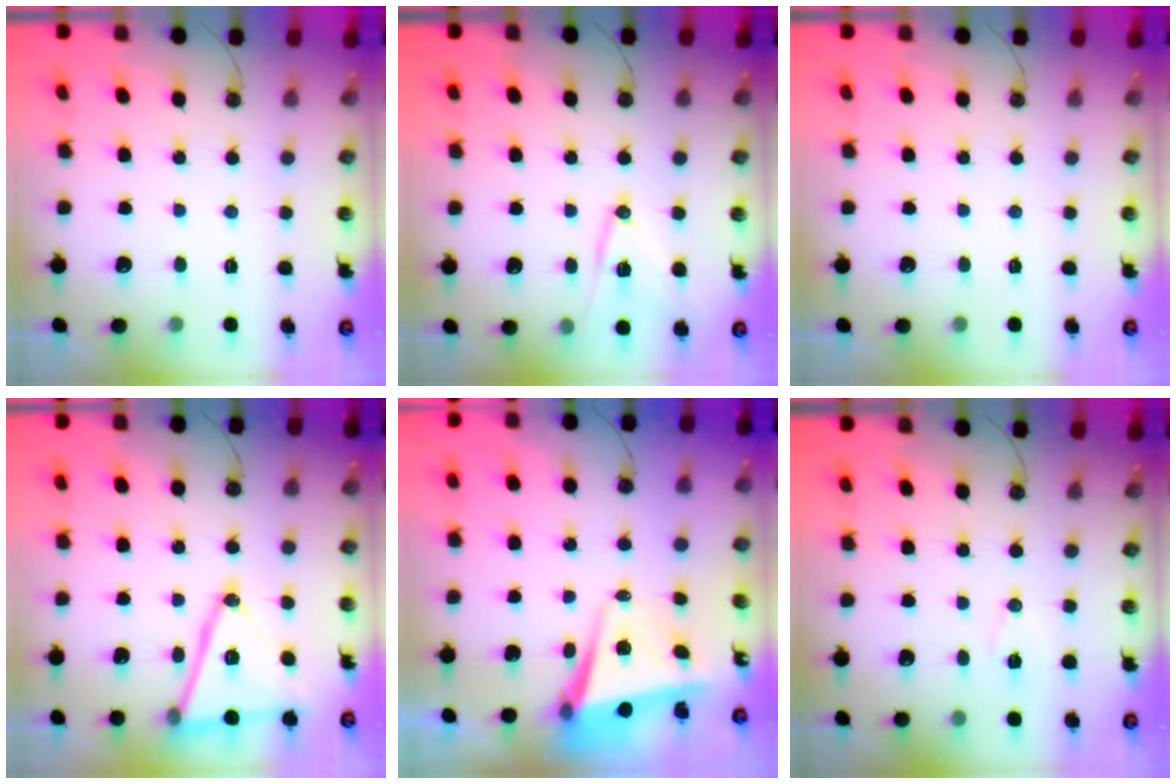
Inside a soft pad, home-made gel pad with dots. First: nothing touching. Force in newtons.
{"total": 12.0, "press": 11.7, "slide": 2.7}
{"total": 0.0}
{"total": 17.2, "press": 16.9, "slide": 3.6}
{"total": 5.7, "press": 5.6, "slide": 0.7}
{"total": 6.7, "press": 5.5, "slide": 3.8}